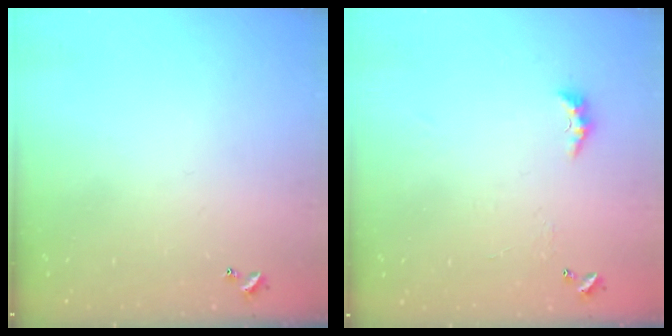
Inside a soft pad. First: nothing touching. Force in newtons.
{"total": 3.0, "press": 2.9, "slide": 0.7}